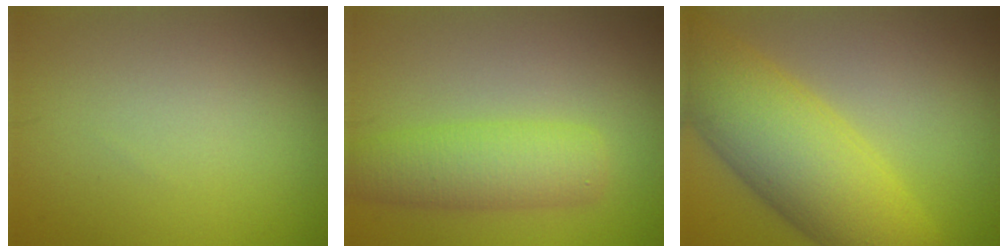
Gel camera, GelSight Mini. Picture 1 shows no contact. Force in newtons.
{"total": 4.6, "press": 4.6, "slide": 0.2}
{"total": 10.0, "press": 10.0, "slide": 0.2}